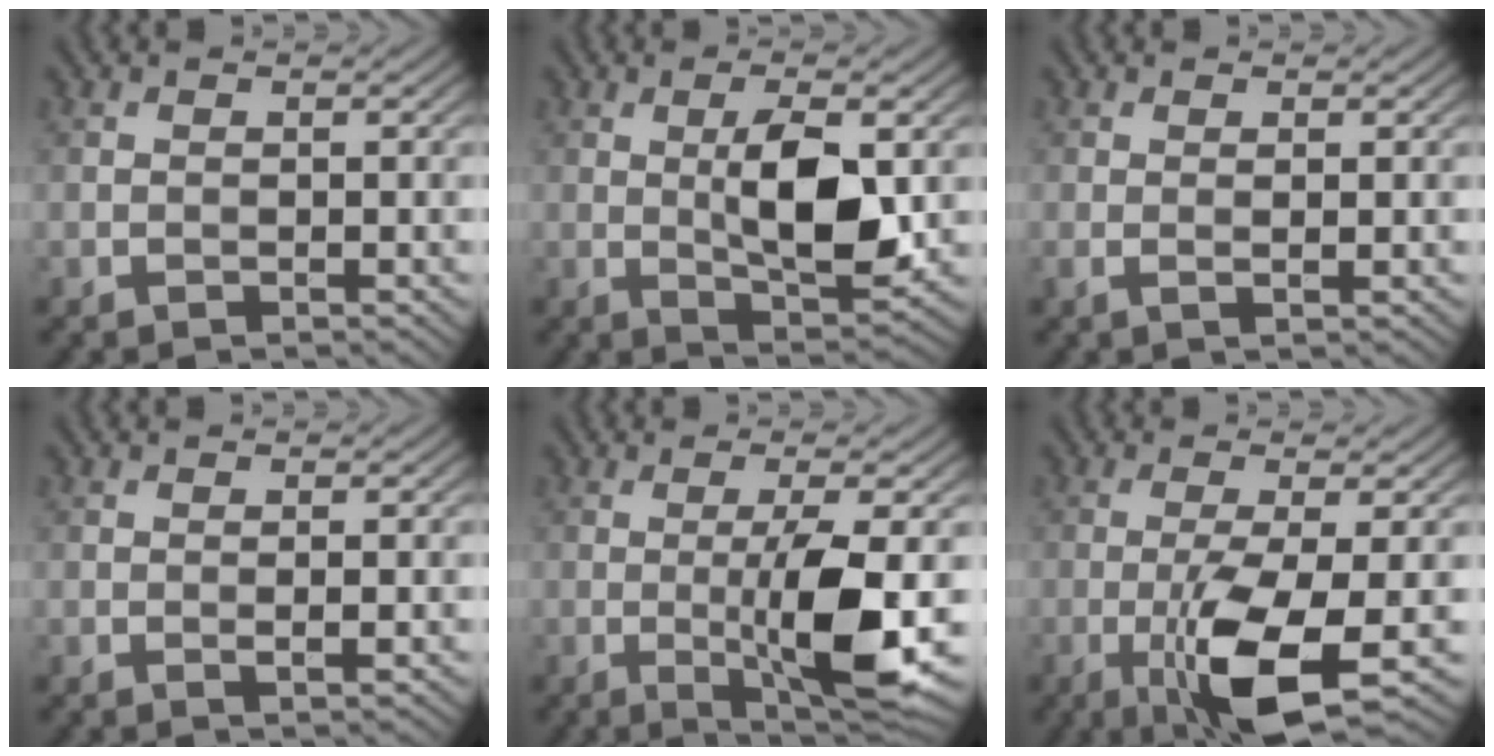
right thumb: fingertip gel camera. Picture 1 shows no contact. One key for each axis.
{"total": 7.6, "fx": 0.5, "fy": 2.7, "fz": 7.1, "tx": -0.123, "ty": -0.005, "tz": 0.013}
{"total": 1.3, "fx": 0.3, "fy": 0.1, "fz": 1.3, "tx": -0.028, "ty": 0.001, "tz": 0.004}
{"total": 1.0, "fx": -0.1, "fy": 0.1, "fz": 1.0, "tx": -0.023, "ty": -0.001, "tz": -0.003}
{"total": 8.8, "fx": -1.2, "fy": 1.4, "fz": 8.6, "tx": -0.146, "ty": 0.000, "tz": -0.020}
{"total": 8.5, "fx": -2.7, "fy": 1.7, "fz": 7.9, "tx": -0.140, "ty": 0.003, "tz": -0.052}